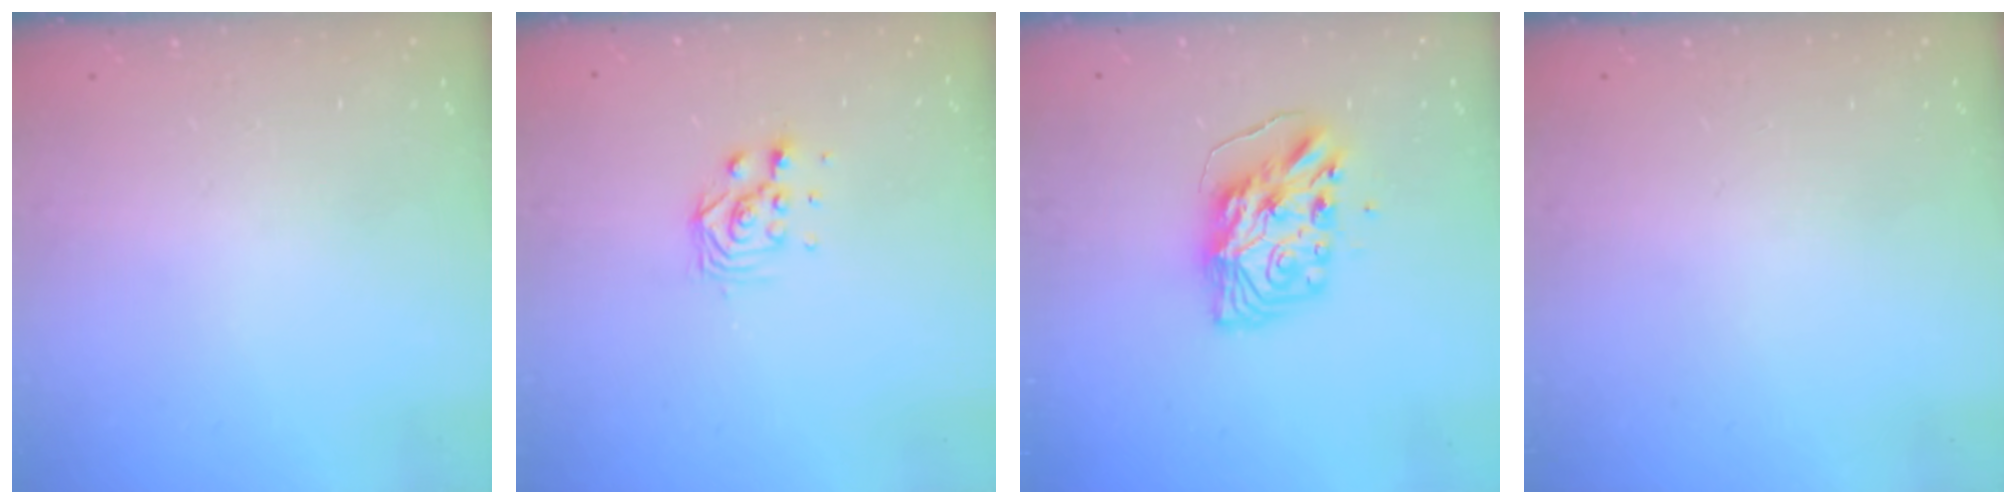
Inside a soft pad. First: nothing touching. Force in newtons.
{"total": 5.1, "press": 5.0, "slide": 0.4}
{"total": 9.9, "press": 9.9, "slide": 0.8}
{"total": 0.0}